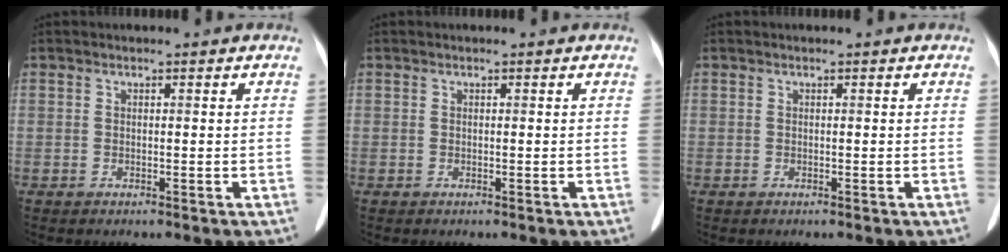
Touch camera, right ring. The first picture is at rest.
{"total": 0.0}
{"total": 0.0}